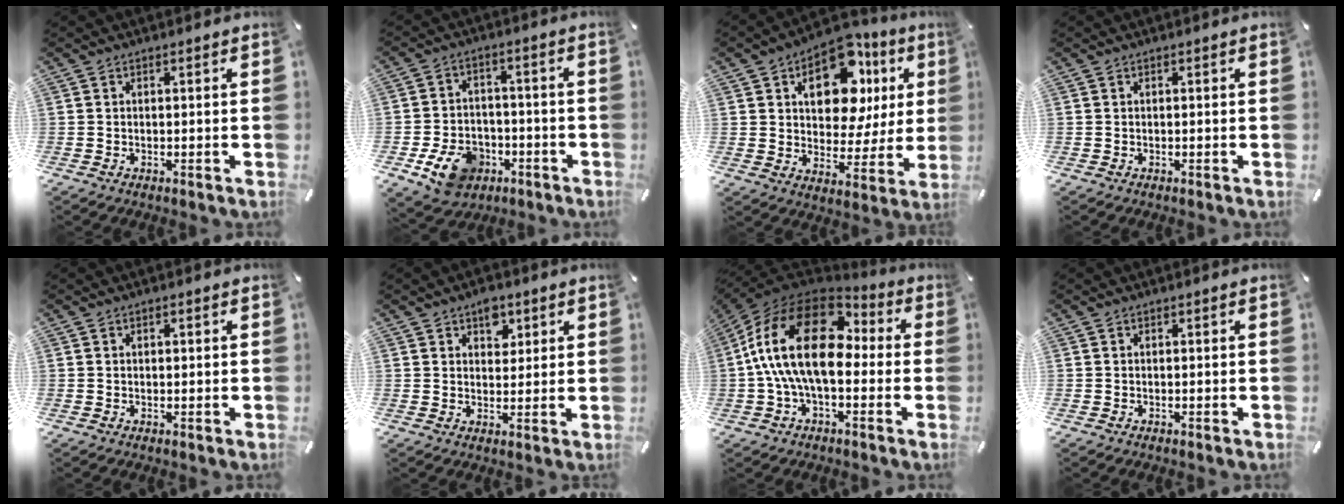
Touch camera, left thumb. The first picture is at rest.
{"total": 10.9, "force": [-4.9, 7.9, 5.7], "torque": [-0.115, 0.032, -0.085]}
{"total": 16.8, "force": [7.3, 9.9, 11.5], "torque": [-0.166, -0.033, 0.124]}
{"total": 0.0}
{"total": 0.6, "force": [0.2, 0.4, 0.3], "torque": [-0.007, 0.003, 0.002]}
{"total": 4.9, "force": [2.8, 3.4, 2.3], "torque": [-0.012, -0.009, 0.042]}
{"total": 21.4, "force": [1.4, 11.4, 18.0], "torque": [-0.374, 0.010, 0.025]}
{"total": 0.0}